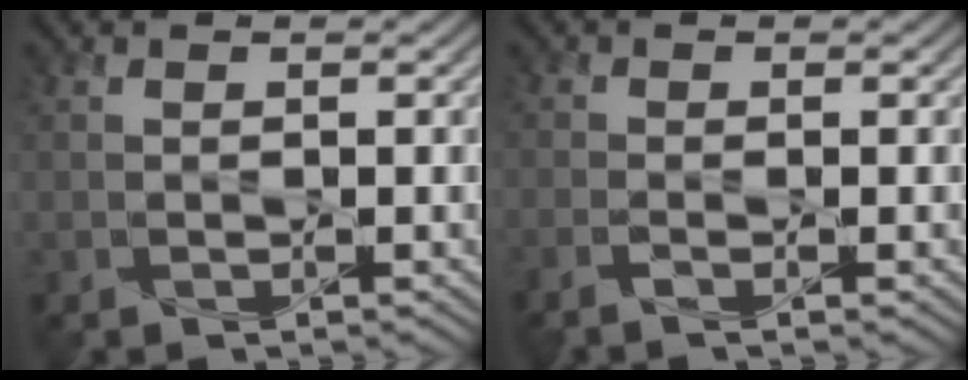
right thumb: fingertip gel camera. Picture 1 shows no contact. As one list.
[{"total": 1.8, "force": [-1.1, 0.3, 1.5], "torque": [-0.032, -0.001, -0.029]}]